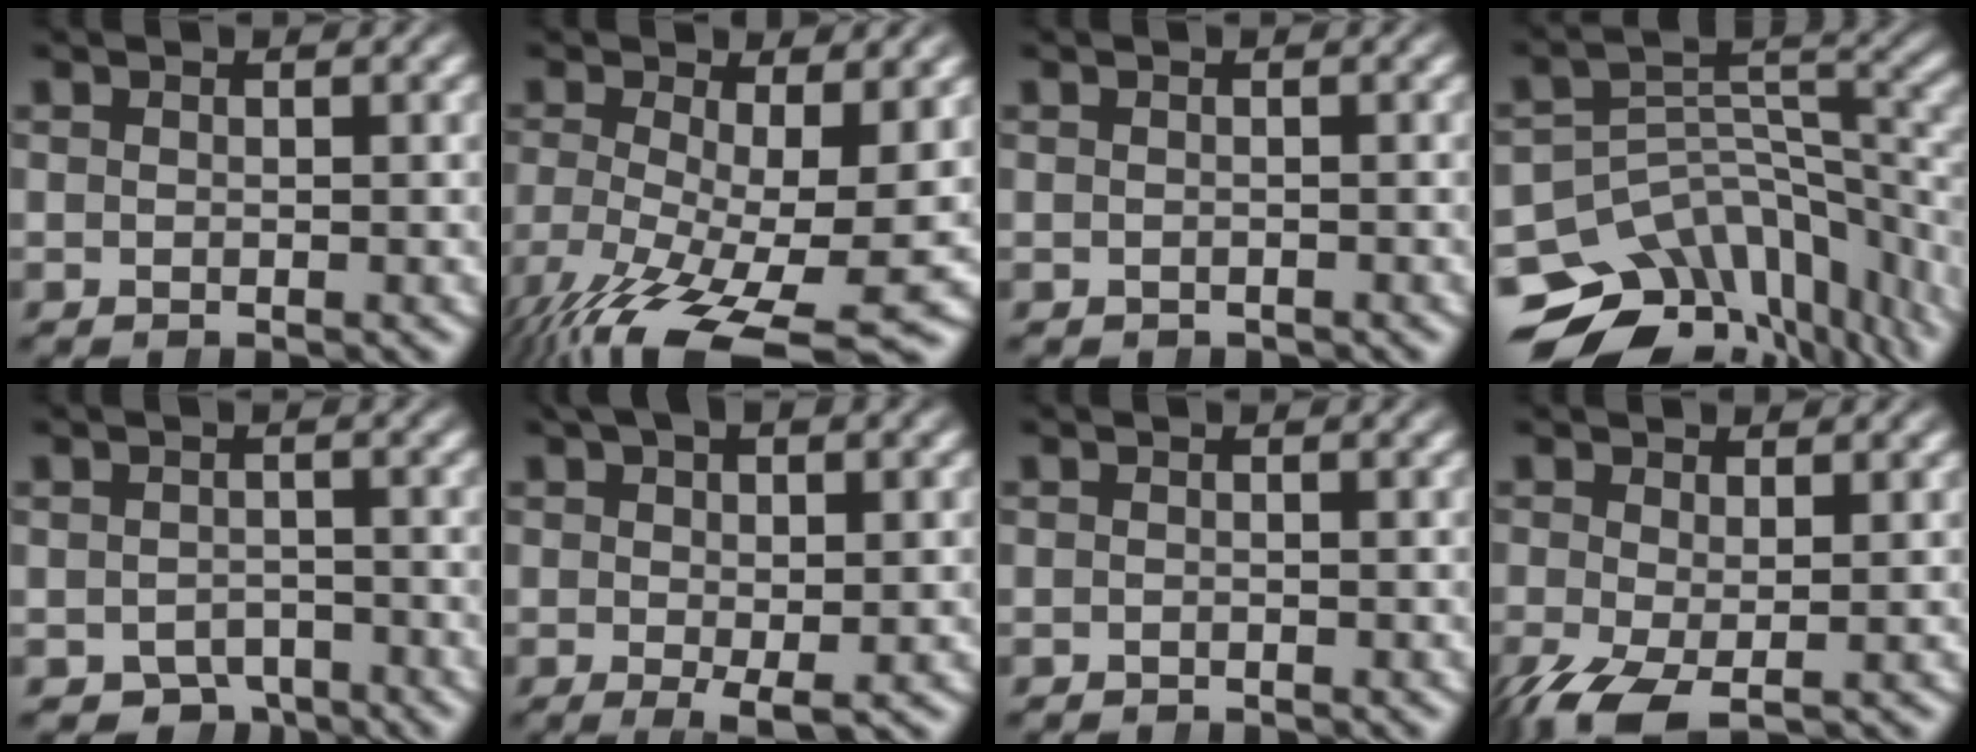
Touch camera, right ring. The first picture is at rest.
{"total": 9.5, "force": [-4.9, 4.1, 7.0], "torque": [-0.141, -0.066, -0.043]}
{"total": 0.7, "force": [-0.7, 0.2, -0.1], "torque": [-0.005, -0.010, -0.005]}
{"total": 13.1, "force": [-7.3, 8.3, 7.0], "torque": [-0.106, -0.050, -0.101]}
{"total": 4.4, "force": [-3.5, 2.5, 0.8], "torque": [0.000, -0.018, -0.054]}
{"total": 3.3, "force": [0.2, 1.0, 3.2], "torque": [-0.054, -0.005, 0.008]}
{"total": 0.7, "force": [-0.6, -0.2, -0.2], "torque": [-0.002, -0.009, -0.006]}
{"total": 4.2, "force": [-2.3, 2.2, 2.8], "torque": [-0.071, -0.042, -0.016]}